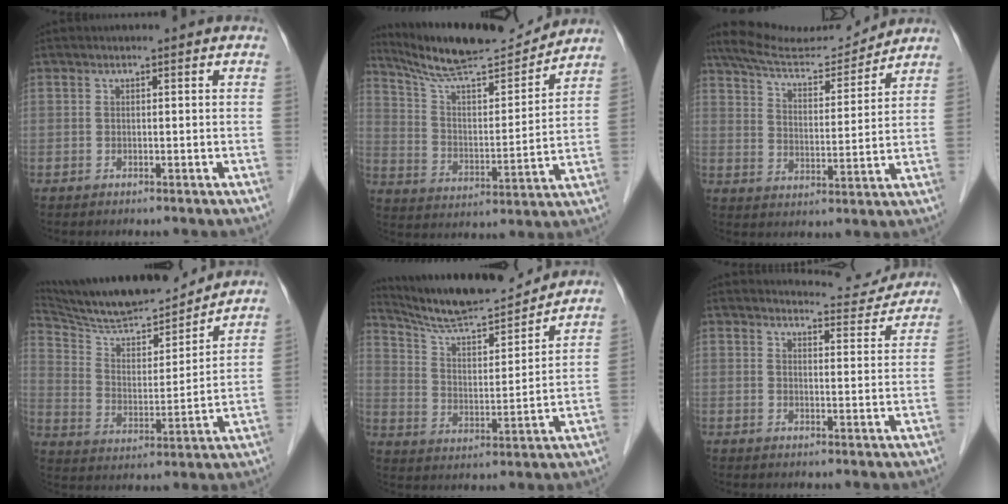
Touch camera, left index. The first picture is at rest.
{"total": 15.8, "force": [14.8, 1.0, 5.4], "torque": [-0.099, -0.009, 0.246]}
{"total": 11.8, "force": [11.3, 0.9, 3.1], "torque": [-0.059, 0.003, 0.188]}
{"total": 17.7, "force": [16.4, 2.0, 6.5], "torque": [-0.117, -0.005, 0.270]}
{"total": 14.6, "force": [13.7, 1.0, 4.9], "torque": [-0.092, -0.003, 0.231]}
{"total": 6.2, "force": [6.2, 0.7, -0.4], "torque": [0.008, -0.016, 0.064]}